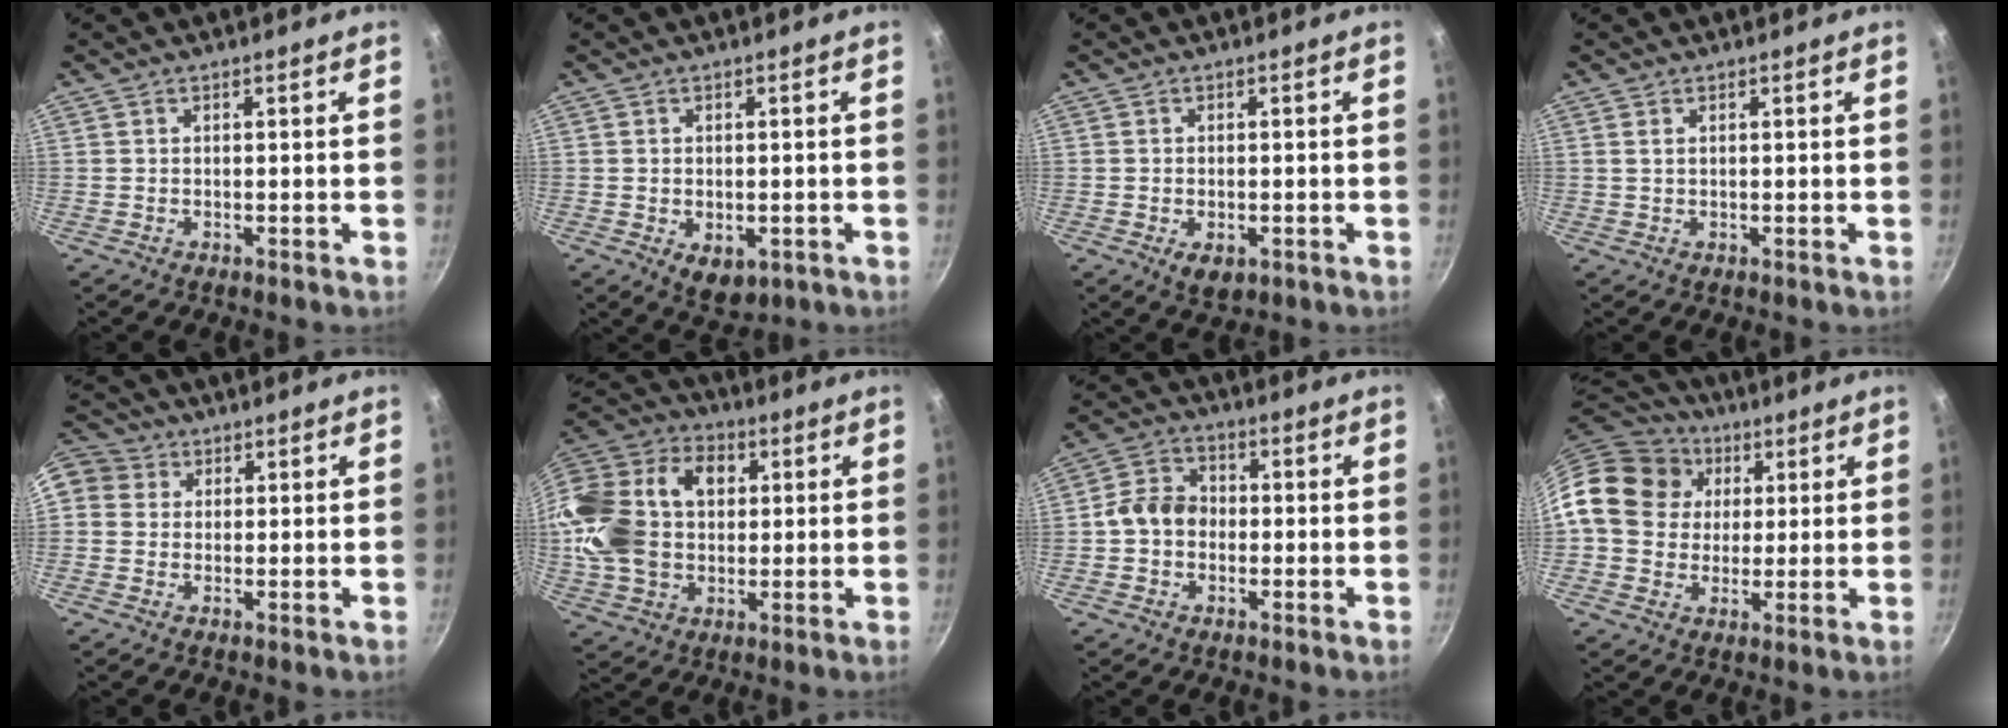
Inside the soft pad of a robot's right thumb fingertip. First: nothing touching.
{"total": 5.5, "force": [-1.3, 3.6, 3.9], "torque": [-0.045, -0.005, -0.009]}
{"total": 3.9, "force": [-1.3, 2.4, 2.9], "torque": [-0.039, -0.005, -0.014]}
{"total": 0.8, "force": [0.3, 0.4, 0.6], "torque": [-0.011, 0.001, 0.006]}
{"total": 10.2, "force": [2.2, 9.0, 4.1], "torque": [-0.075, 0.025, 0.027]}
{"total": 22.9, "force": [3.1, 16.9, 15.1], "torque": [-0.281, 0.035, 0.051]}
{"total": 7.4, "force": [-0.8, 6.0, 4.2], "torque": [-0.050, 0.023, -0.028]}
{"total": 16.3, "force": [4.3, 13.7, 7.9], "torque": [-0.117, 0.011, 0.065]}